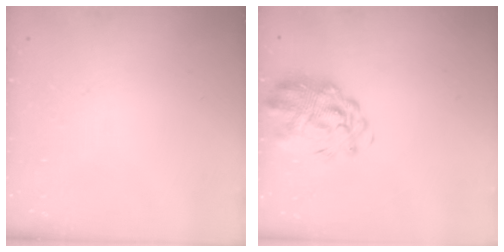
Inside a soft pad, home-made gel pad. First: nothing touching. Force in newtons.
{"total": 4.5, "press": 4.0, "slide": 2.1}